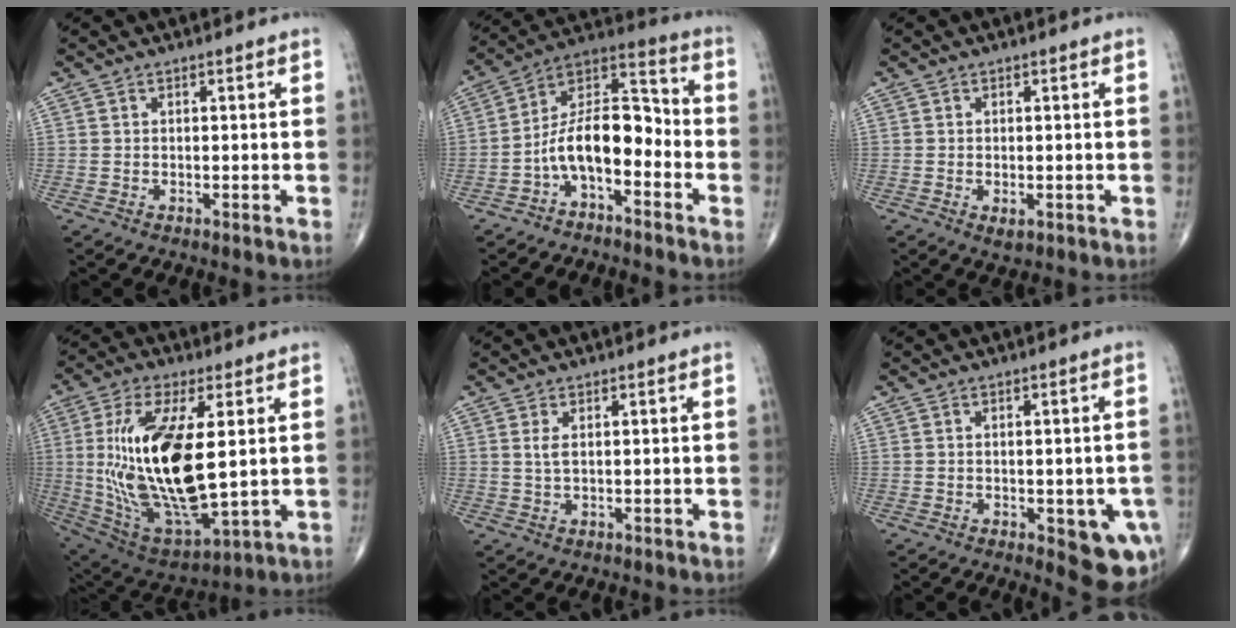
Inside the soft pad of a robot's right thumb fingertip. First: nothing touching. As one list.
[{"total": 12.3, "force": [-4.3, 6.1, 9.8], "torque": [-0.154, 0.079, -0.088]}, {"total": 1.9, "force": [-0.5, 0.9, 1.6], "torque": [-0.024, -0.003, -0.005]}, {"total": 23.7, "force": [2.0, 9.3, 21.7], "torque": [-0.441, -0.022, 0.053]}, {"total": 1.9, "force": [0.5, 0.8, 1.6], "torque": [-0.037, 0.001, 0.015]}, {"total": 9.3, "force": [-2.9, 3.9, 8.0], "torque": [-0.071, -0.004, -0.026]}]